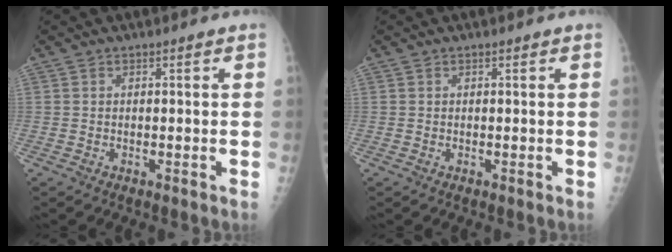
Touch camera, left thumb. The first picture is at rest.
{"total": 0.0}